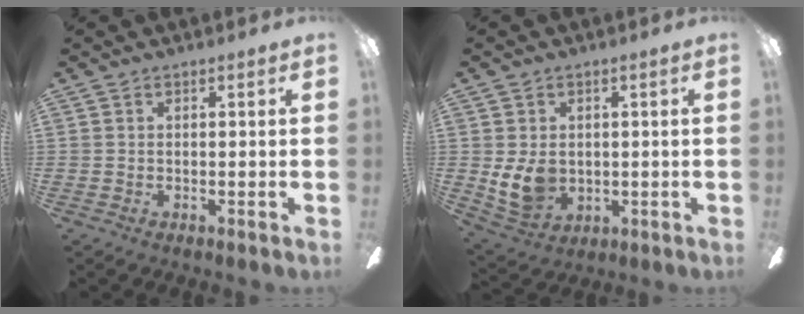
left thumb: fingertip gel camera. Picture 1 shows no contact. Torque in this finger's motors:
{"motor_torque": [0.65, 1.65, 0.66, -0.72, 0.05]}